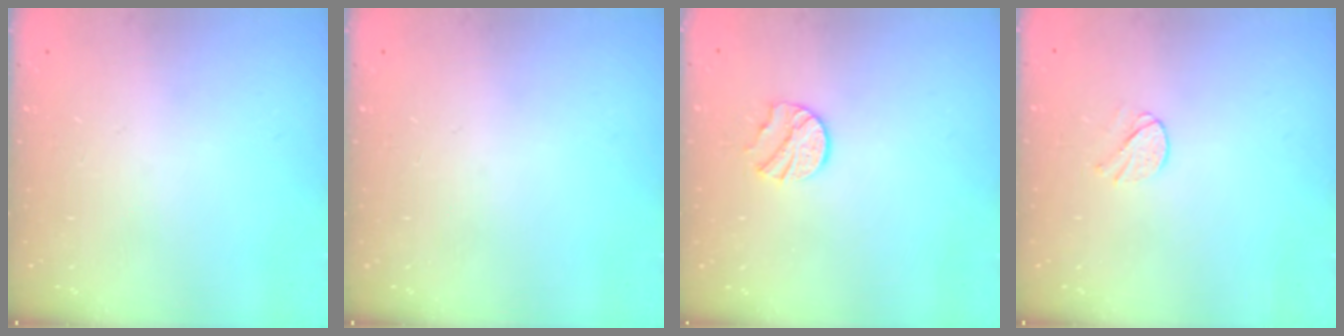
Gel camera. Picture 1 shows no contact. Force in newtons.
{"total": 0.0}
{"total": 8.3, "press": 8.3, "slide": 0.2}
{"total": 3.7, "press": 3.7, "slide": 0.4}